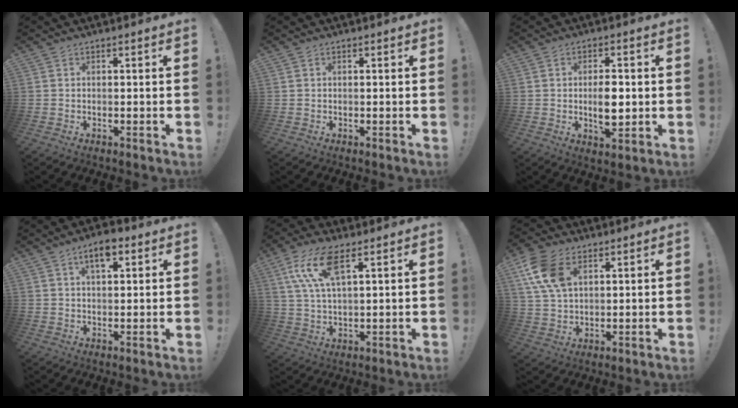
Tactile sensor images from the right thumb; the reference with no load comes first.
{"total": 0.0}
{"total": 7.3, "force": [-0.4, 3.8, 6.2], "torque": [-0.092, -0.005, -0.010]}
{"total": 5.9, "force": [2.8, 2.7, 4.4], "torque": [-0.063, -0.003, 0.046]}
{"total": 12.4, "force": [5.8, 4.4, 10.0], "torque": [-0.202, -0.012, 0.105]}
{"total": 12.6, "force": [5.0, 8.1, 8.2], "torque": [-0.168, -0.003, 0.097]}